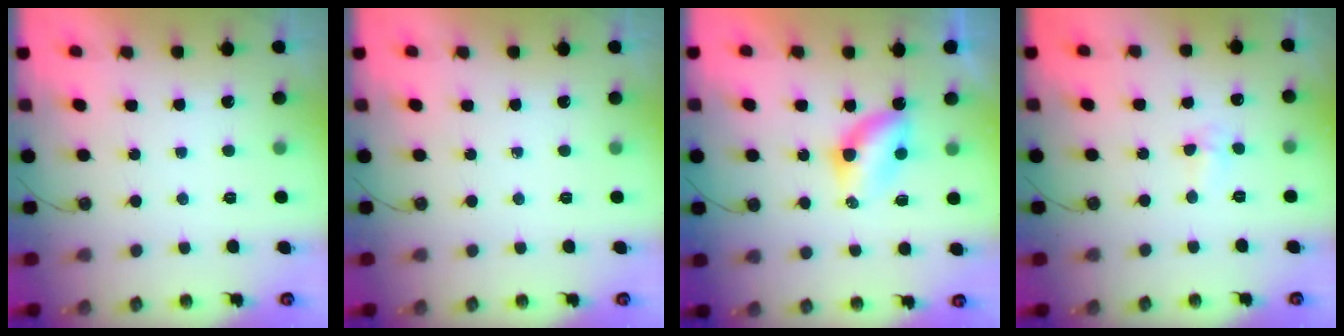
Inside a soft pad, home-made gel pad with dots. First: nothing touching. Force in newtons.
{"total": 0.0}
{"total": 5.3, "press": 5.2, "slide": 0.6}
{"total": 2.5, "press": 2.4, "slide": 0.9}